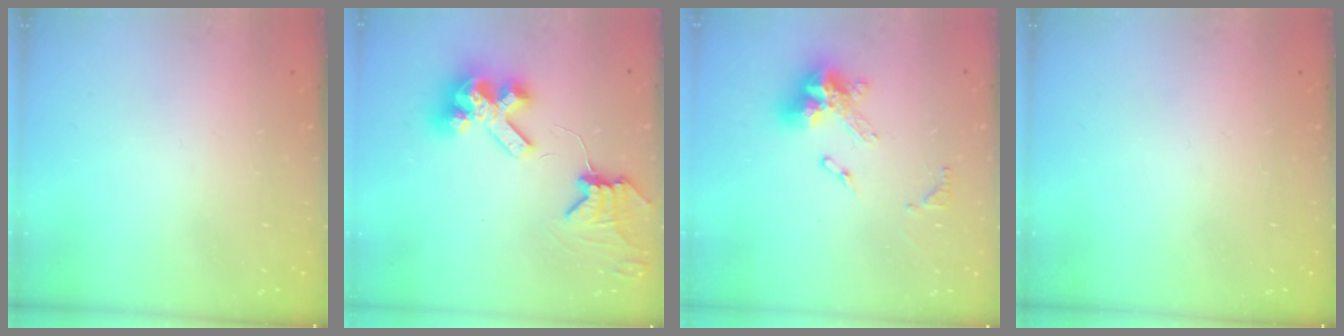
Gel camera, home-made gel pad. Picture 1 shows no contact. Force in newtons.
{"total": 10.6, "press": 10.5, "slide": 1.4}
{"total": 12.8, "press": 12.7, "slide": 1.4}
{"total": 0.0}